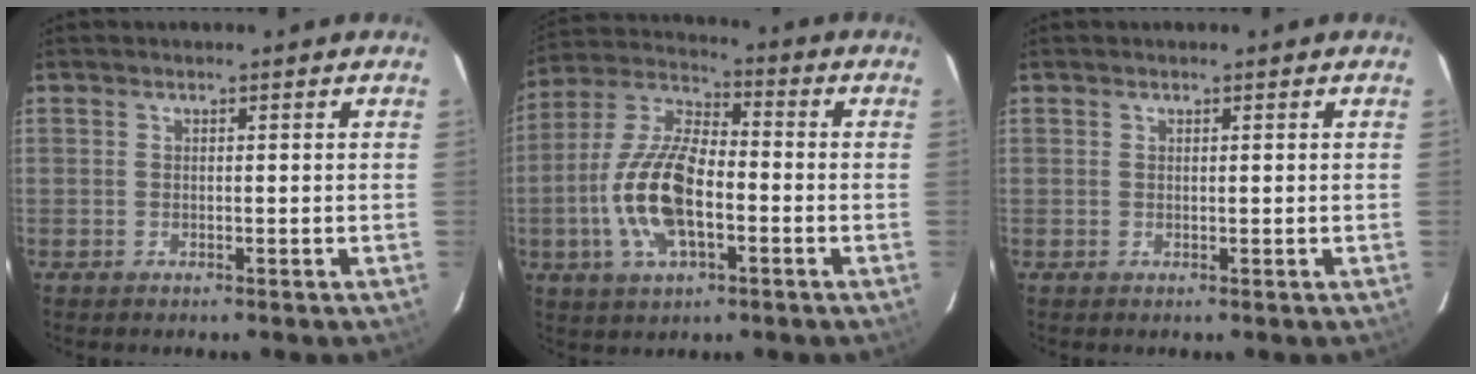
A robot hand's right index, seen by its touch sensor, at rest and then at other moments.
{"total": 14.9, "force": [-3.6, 6.5, 12.8], "torque": [-0.272, 0.002, -0.072]}
{"total": 0.0}